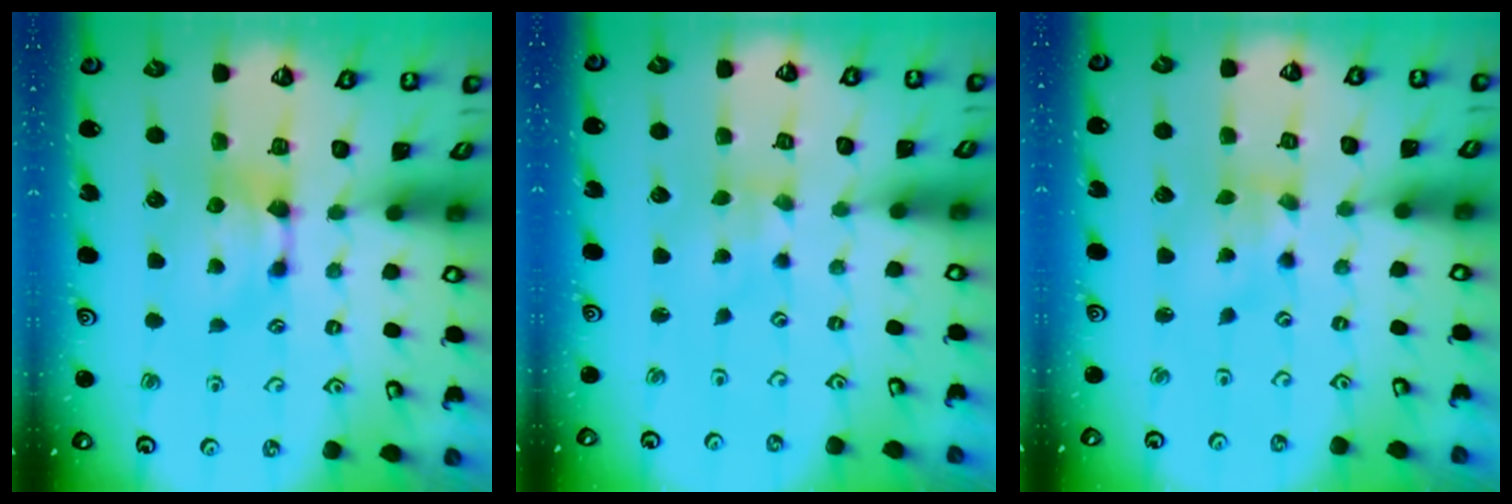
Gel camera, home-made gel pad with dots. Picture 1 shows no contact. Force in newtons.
{"total": 2.8, "press": 2.7, "slide": 0.9}
{"total": 1.5, "press": 1.1, "slide": 1.0}